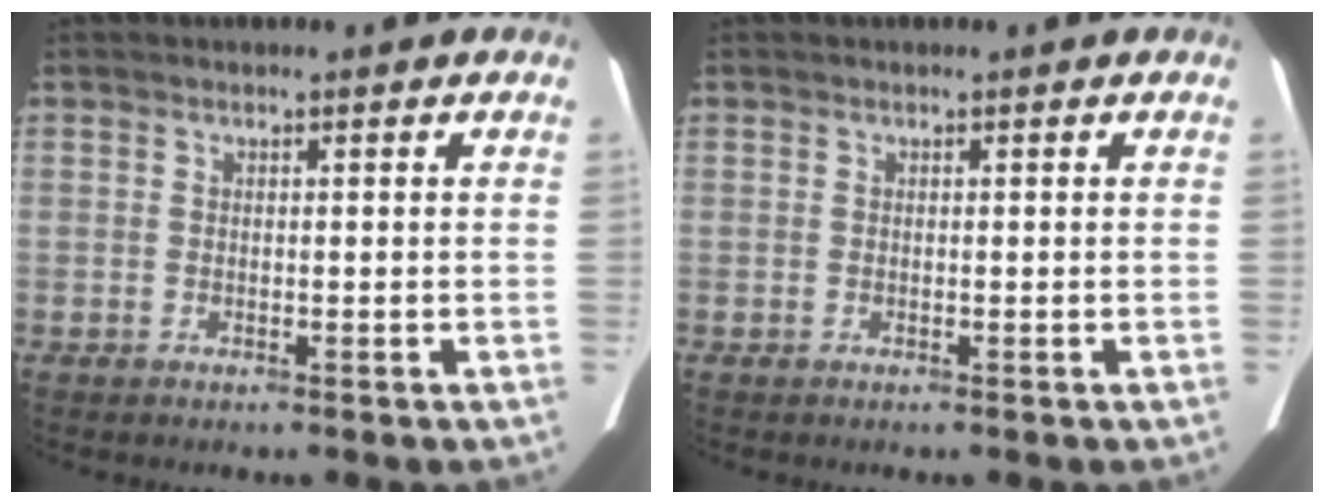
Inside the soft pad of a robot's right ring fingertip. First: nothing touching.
{"total": 0.0}